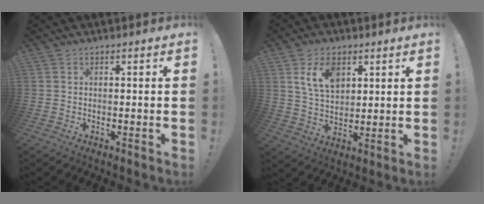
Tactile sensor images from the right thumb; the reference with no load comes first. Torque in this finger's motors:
{"motor_torque": [1.32, 1.26, 0.85, 0.36, 0.01]}